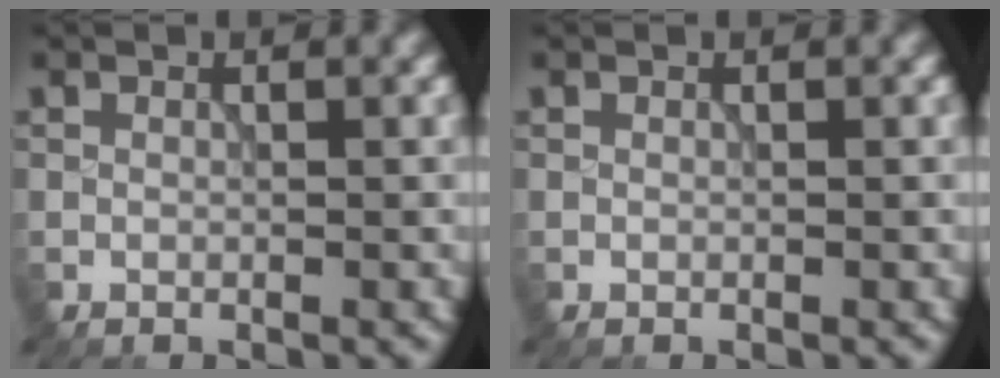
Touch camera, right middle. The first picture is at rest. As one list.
[{"total": 0.0}]